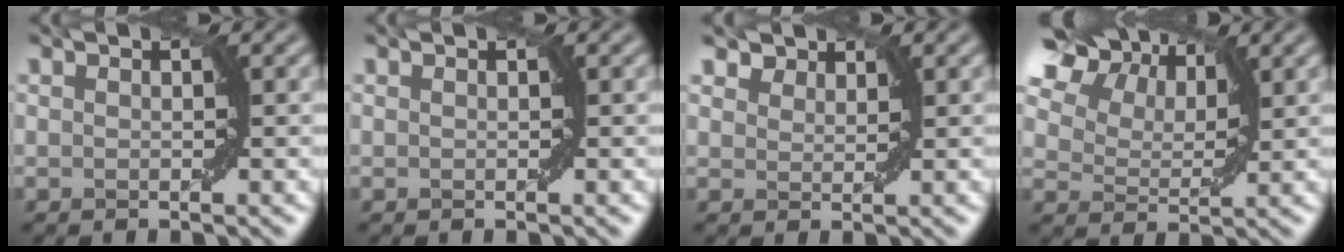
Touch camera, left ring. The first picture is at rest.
{"total": 0.0}
{"total": 1.9, "force": [1.7, 0.8, 0.3], "torque": [-0.012, 0.002, 0.033]}
{"total": 11.7, "force": [6.7, 7.2, 6.4], "torque": [-0.117, 0.037, 0.108]}